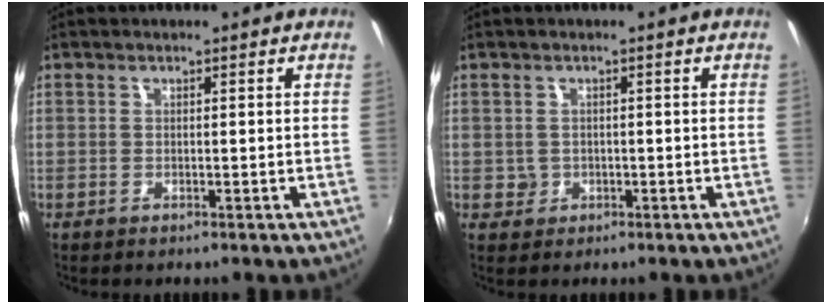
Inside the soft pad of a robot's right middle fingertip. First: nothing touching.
{"total": 2.0, "force": [-0.2, 2.0, 0.3], "torque": [-0.004, -0.001, -0.001]}